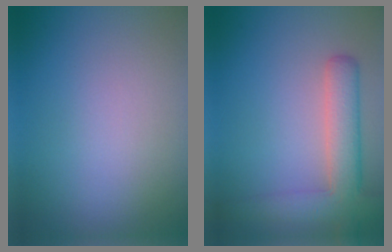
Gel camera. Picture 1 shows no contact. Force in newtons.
{"total": 5.3, "press": 5.3, "slide": 0.4}